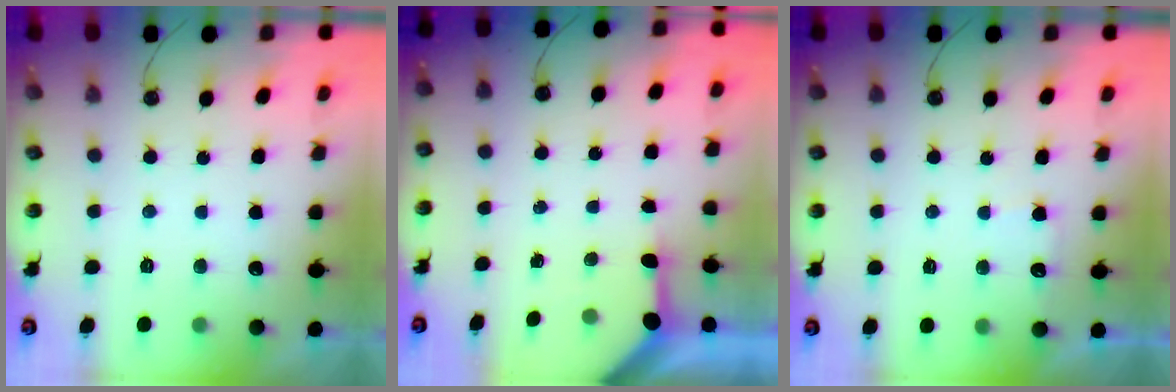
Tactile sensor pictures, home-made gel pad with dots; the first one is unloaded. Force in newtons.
{"total": 3.4, "press": 3.4, "slide": 0.3}
{"total": 4.3, "press": 4.2, "slide": 0.8}